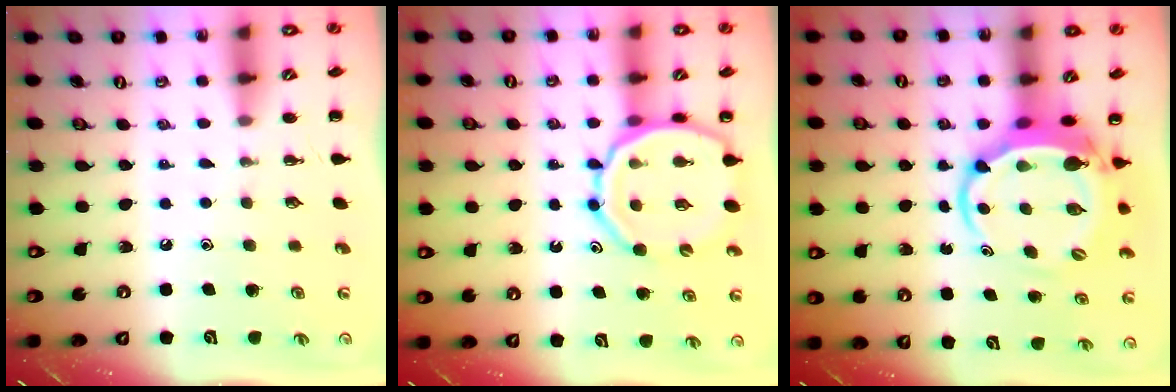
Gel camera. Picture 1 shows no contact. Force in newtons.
{"total": 13.2, "press": 12.9, "slide": 3.1}
{"total": 7.2, "press": 7.1, "slide": 1.3}